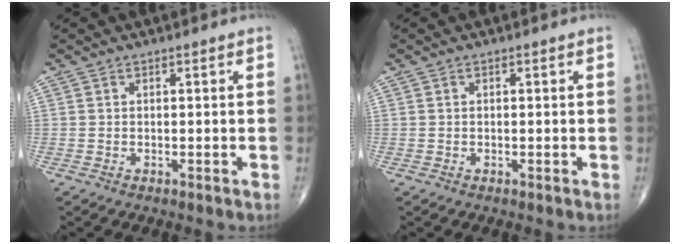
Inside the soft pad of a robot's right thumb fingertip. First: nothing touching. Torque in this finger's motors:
{"motor_torque": [-0.65, 0.34, 0.08, 0.06, -0.04]}